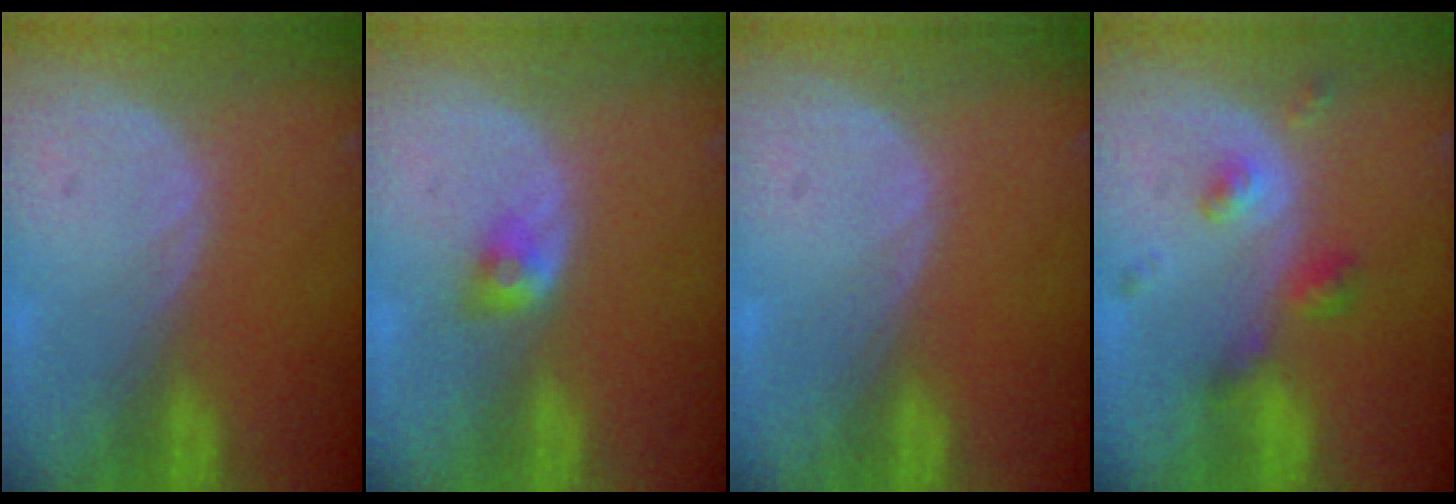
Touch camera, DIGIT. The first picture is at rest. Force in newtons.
{"total": 2.8, "press": 2.4, "slide": 1.4}
{"total": 0.0}
{"total": 5.1, "press": 4.5, "slide": 2.5}